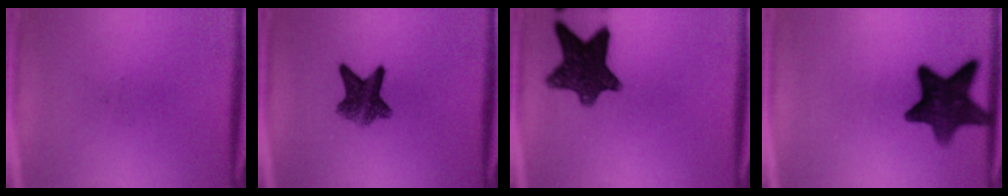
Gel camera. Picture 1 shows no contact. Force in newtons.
{"total": 7.5}
{"total": 12.0}
{"total": 12.7}